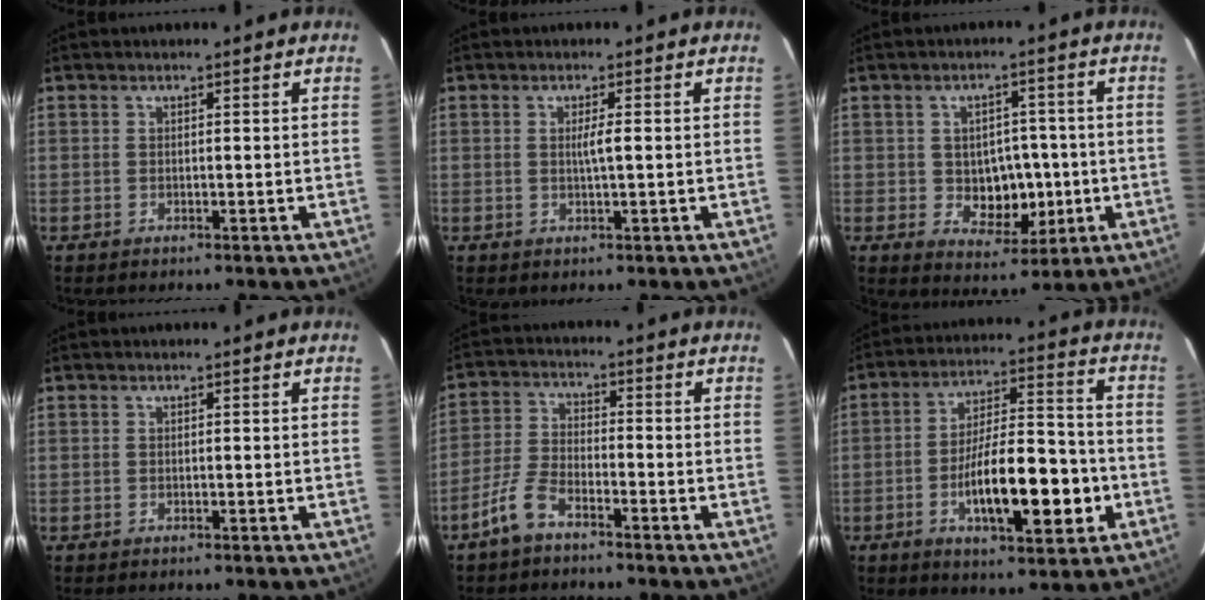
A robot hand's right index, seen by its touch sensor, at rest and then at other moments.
{"total": 1.9, "force": [0.1, -0.1, 1.9], "torque": [-0.036, 0.000, 0.001]}
{"total": 7.4, "force": [-0.7, 5.2, 5.2], "torque": [-0.070, 0.010, 0.001]}
{"total": 0.0}
{"total": 5.5, "force": [-4.1, 1.7, 3.2], "torque": [-0.085, 0.000, -0.088]}
{"total": 15.2, "force": [-4.5, 4.2, 13.9], "torque": [-0.226, 0.013, -0.069]}